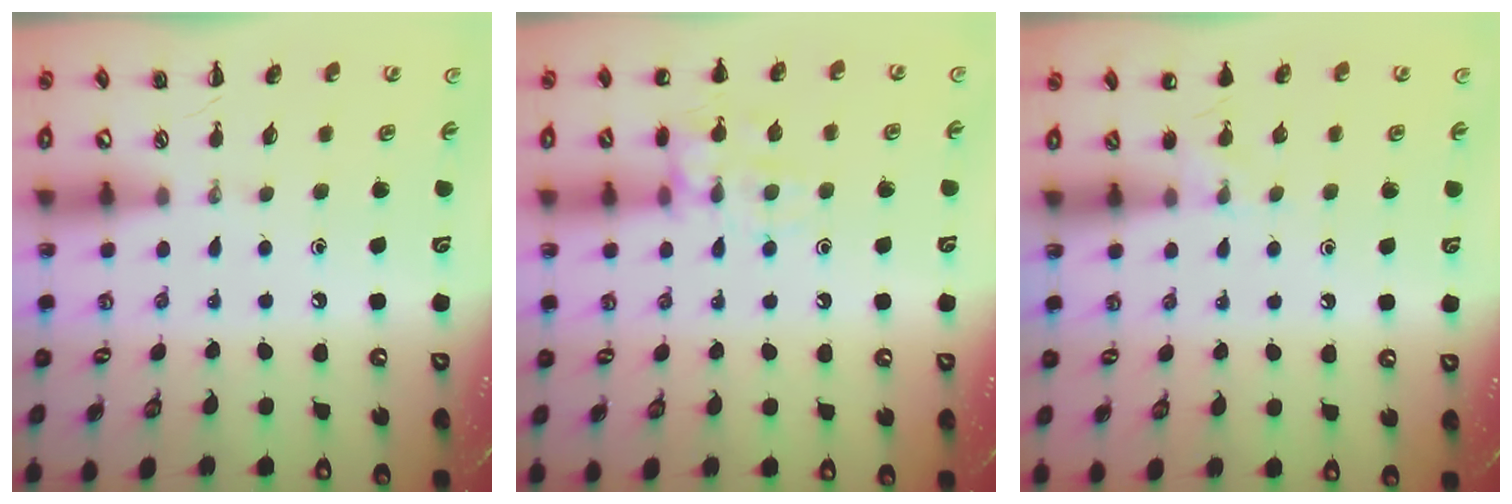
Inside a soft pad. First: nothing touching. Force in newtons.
{"total": 11.8, "press": 11.7, "slide": 0.6}
{"total": 4.8, "press": 4.5, "slide": 1.4}